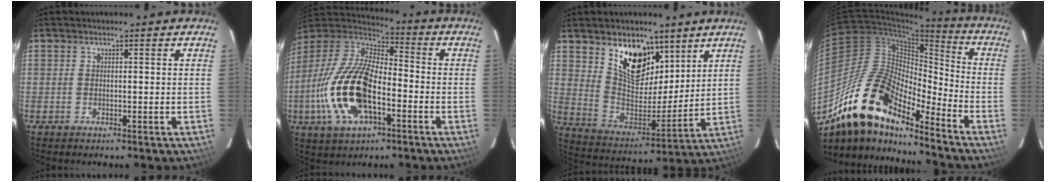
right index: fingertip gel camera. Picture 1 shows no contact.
{"total": 20.1, "force": [-6.3, 9.4, 16.6], "torque": [-0.354, -0.016, -0.120]}
{"total": 15.0, "force": [9.2, 7.9, 8.8], "torque": [-0.154, -0.013, 0.171]}
{"total": 18.8, "force": [-14.1, 6.1, 10.8], "torque": [-0.188, -0.003, -0.276]}